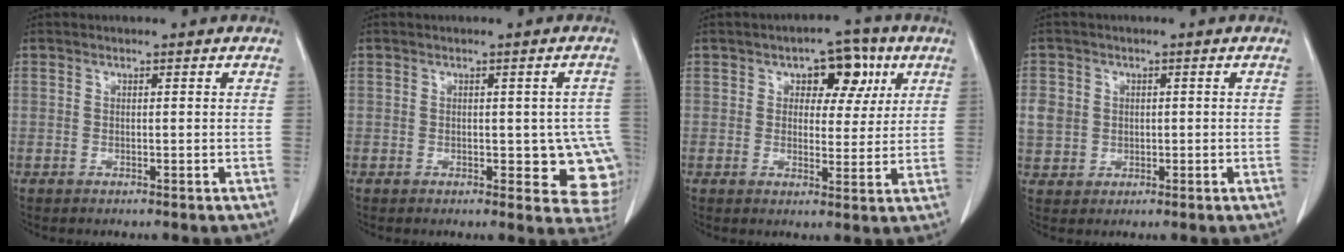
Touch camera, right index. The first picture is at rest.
{"total": 7.7, "force": [-1.1, 4.0, 6.5], "torque": [-0.052, 0.007, -0.008]}
{"total": 7.1, "force": [3.0, 4.0, 5.1], "torque": [-0.057, 0.017, 0.040]}
{"total": 6.4, "force": [0.8, 6.0, 2.3], "torque": [-0.068, 0.013, 0.027]}